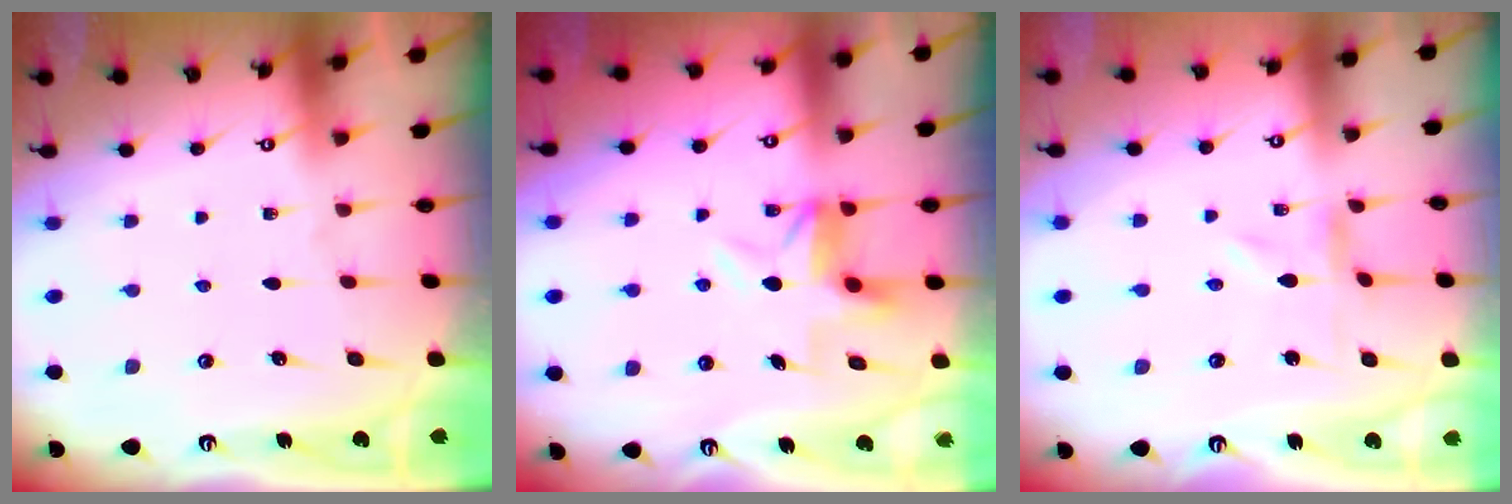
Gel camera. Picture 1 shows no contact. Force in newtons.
{"total": 5.1, "press": 5.1, "slide": 0.3}
{"total": 0.0}